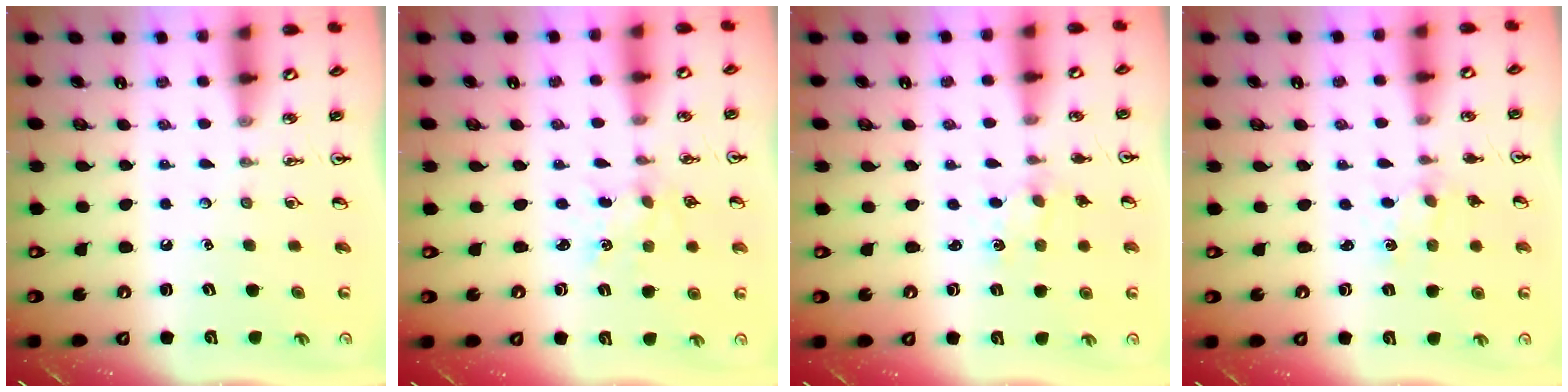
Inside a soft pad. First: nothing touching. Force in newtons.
{"total": 2.2, "press": 2.2, "slide": 0.3}
{"total": 0.6, "press": 0.6, "slide": 0.2}
{"total": 0.6, "press": 0.6, "slide": 0.2}